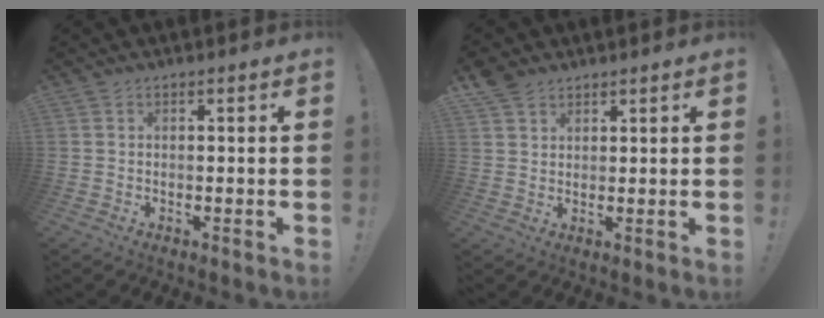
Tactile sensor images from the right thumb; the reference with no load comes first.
{"total": 4.3, "force": [3.3, 2.5, 1.2], "torque": [-0.019, -0.017, 0.062]}